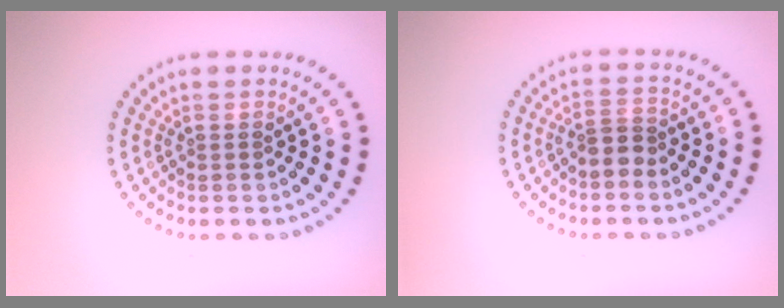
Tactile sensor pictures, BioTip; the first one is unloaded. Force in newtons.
{"total": 2.0, "press": 1.6, "slide": 1.2}